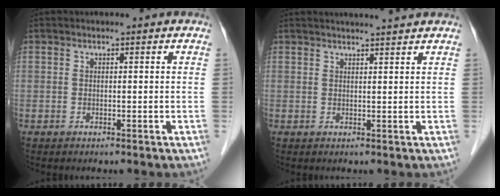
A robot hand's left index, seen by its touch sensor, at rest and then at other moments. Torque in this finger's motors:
{"motor_torque": [0.74, -1.12, 0.12, 0.02]}